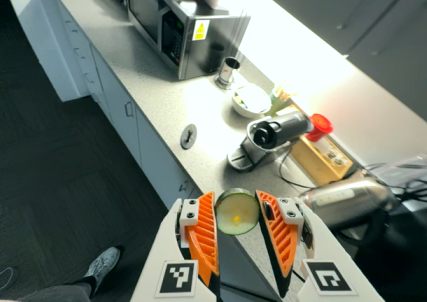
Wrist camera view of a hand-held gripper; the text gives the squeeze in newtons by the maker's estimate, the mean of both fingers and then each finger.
{"total": 11.0, "left": 11.4, "right": 10.7}